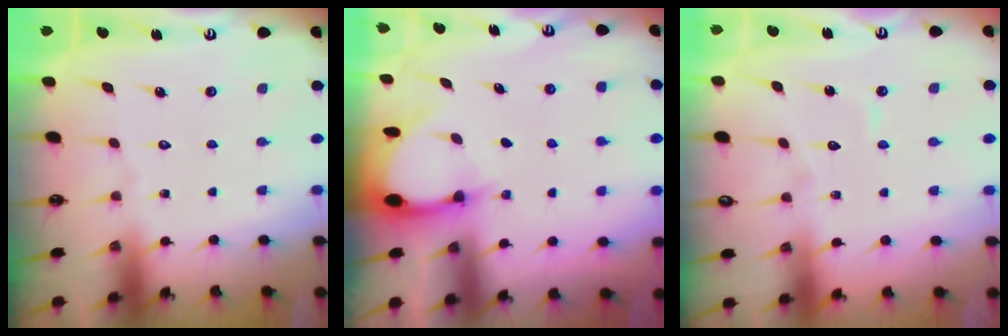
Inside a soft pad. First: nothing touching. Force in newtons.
{"total": 2.9, "press": 2.9, "slide": 0.3}
{"total": 5.6, "press": 5.6, "slide": 0.3}